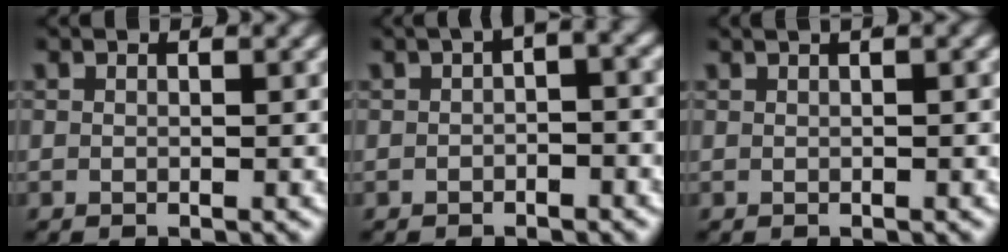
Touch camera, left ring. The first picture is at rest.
{"total": 2.1, "force": [0.3, 0.6, 1.9], "torque": [-0.019, 0.005, 0.007]}
{"total": 1.3, "force": [0.9, 0.0, 1.0], "torque": [-0.002, 0.015, 0.009]}